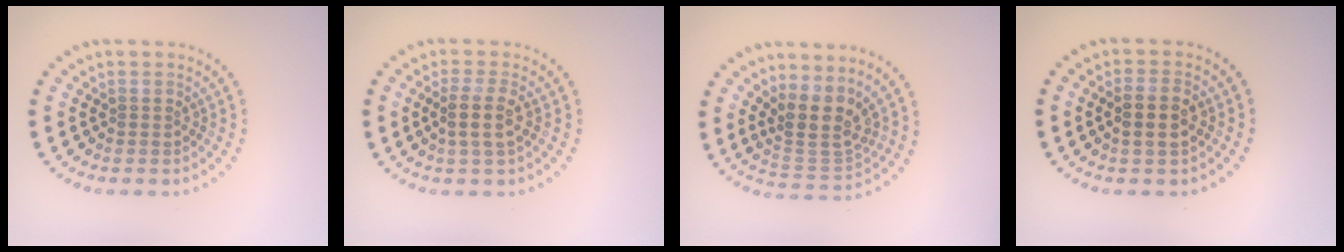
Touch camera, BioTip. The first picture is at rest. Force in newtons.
{"total": 2.4, "press": 2.1, "slide": 1.2}
{"total": 3.9, "press": 3.1, "slide": 2.4}
{"total": 2.8, "press": 2.7, "slide": 0.7}